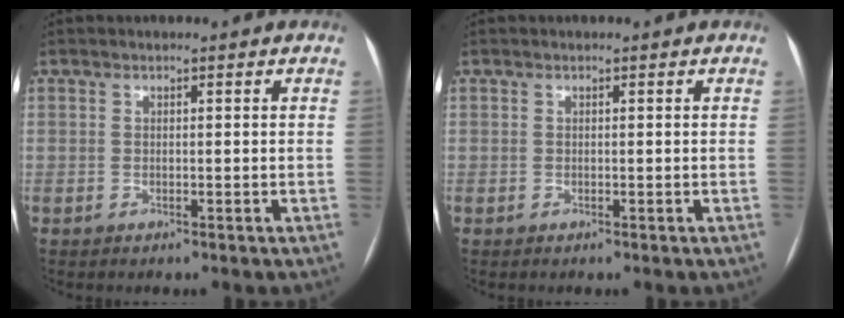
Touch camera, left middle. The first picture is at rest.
{"total": 0.0}